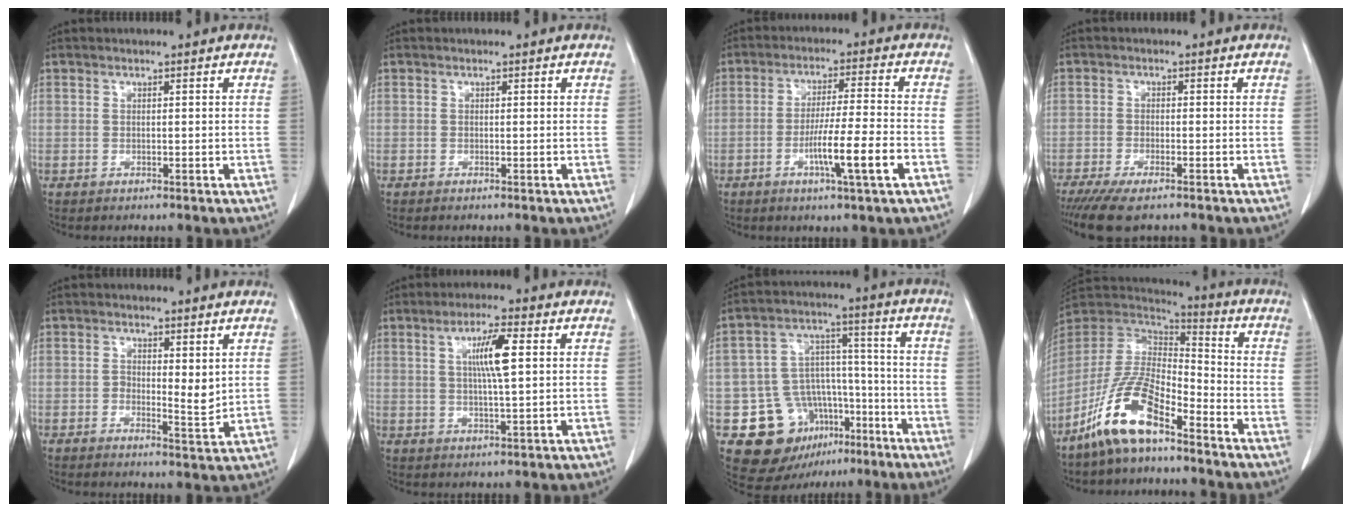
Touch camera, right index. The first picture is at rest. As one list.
[{"total": 0.0}, {"total": 9.1, "force": [-3.4, -0.6, 8.4], "torque": [-0.145, -0.011, -0.061]}, {"total": 7.1, "force": [-5.6, 1.4, 4.2], "torque": [-0.068, -0.015, -0.089]}, {"total": 3.9, "force": [0.6, 1.5, 3.5], "torque": [-0.050, -0.009, 0.008]}, {"total": 6.4, "force": [1.6, 0.3, 6.2], "torque": [-0.111, 0.001, 0.027]}, {"total": 15.3, "force": [-7.7, 11.3, 6.7], "torque": [-0.101, 0.061, -0.105]}, {"total": 13.2, "force": [-8.7, 3.9, 9.1], "torque": [-0.192, 0.008, -0.168]}]